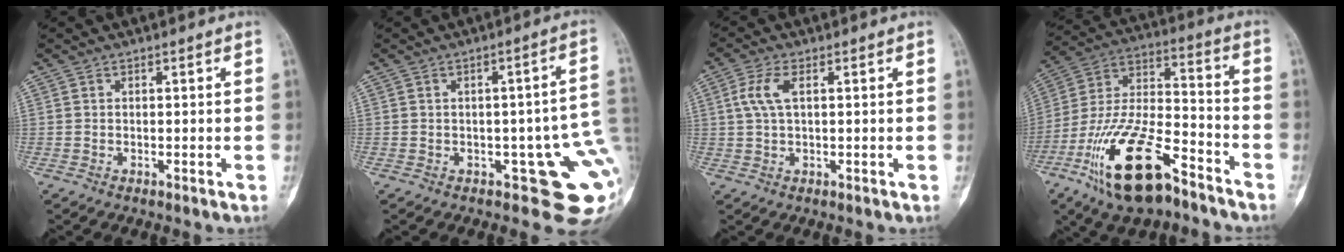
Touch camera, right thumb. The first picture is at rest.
{"total": 11.2, "force": [-2.2, 4.8, 9.9], "torque": [-0.085, 0.004, -0.021]}
{"total": 4.7, "force": [1.1, 2.2, 4.1], "torque": [-0.103, 0.010, 0.022]}
{"total": 21.2, "force": [-12.6, 8.1, 15.0], "torque": [-0.302, 0.064, -0.232]}